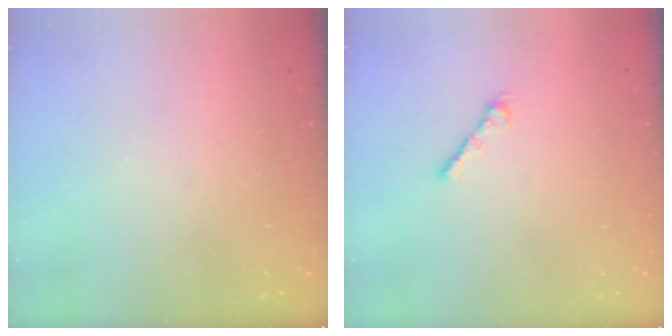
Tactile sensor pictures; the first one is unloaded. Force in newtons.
{"total": 4.1, "press": 4.1, "slide": 0.9}